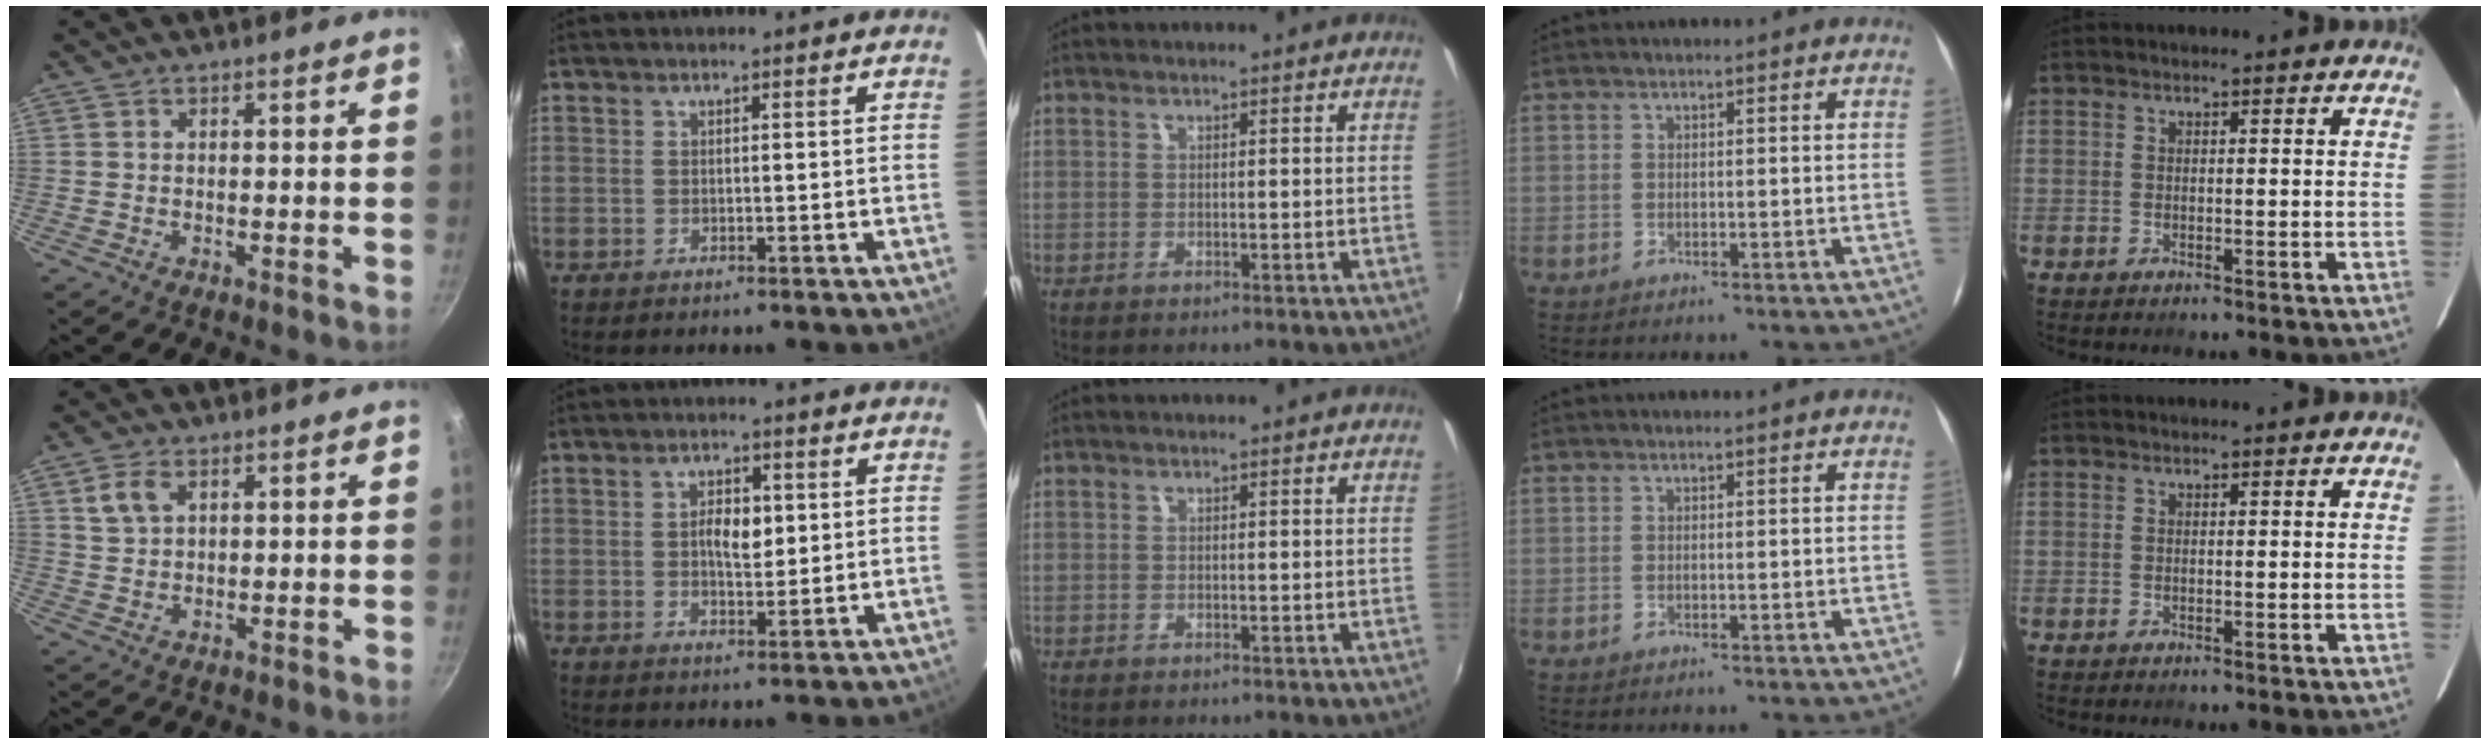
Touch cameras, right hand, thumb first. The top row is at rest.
{"thumb": {"total": 4.5, "force": [2.0, 2.9, 2.9], "torque": [-0.046, 0.000, 0.042]}, "index": {"total": 4.8, "force": [0.7, 2.4, 4.1], "torque": [-0.069, 0.006, 0.013]}}